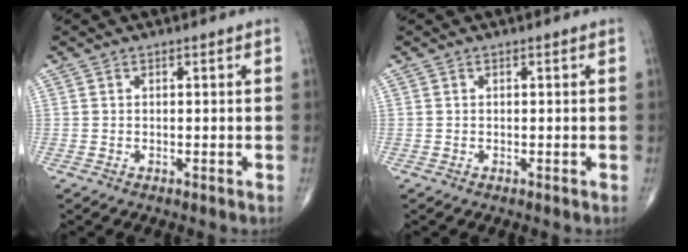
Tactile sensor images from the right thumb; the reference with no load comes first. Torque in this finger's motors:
{"motor_torque": [-0.05, 0.05, 0.00, 0.00, 0.00]}